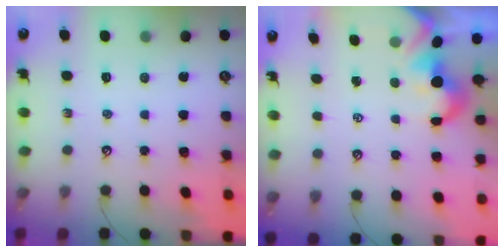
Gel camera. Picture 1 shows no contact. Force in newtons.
{"total": 1.7, "press": 1.4, "slide": 1.0}